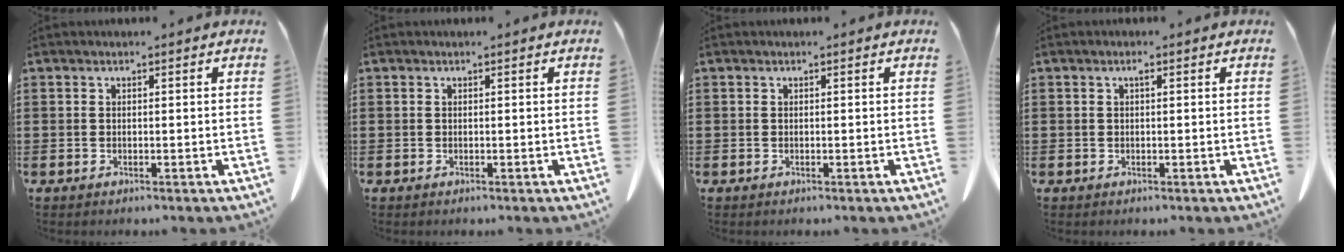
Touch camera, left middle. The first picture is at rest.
{"total": 0.0}
{"total": 0.0}
{"total": 0.8, "force": [0.2, 0.3, 0.7], "torque": [-0.016, 0.003, 0.002]}